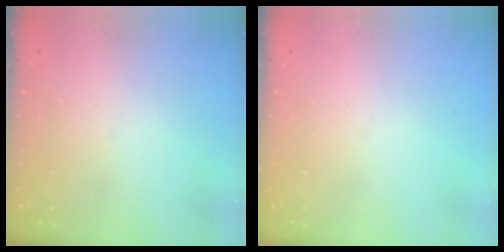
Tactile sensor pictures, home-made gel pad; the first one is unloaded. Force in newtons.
{"total": 0.0}